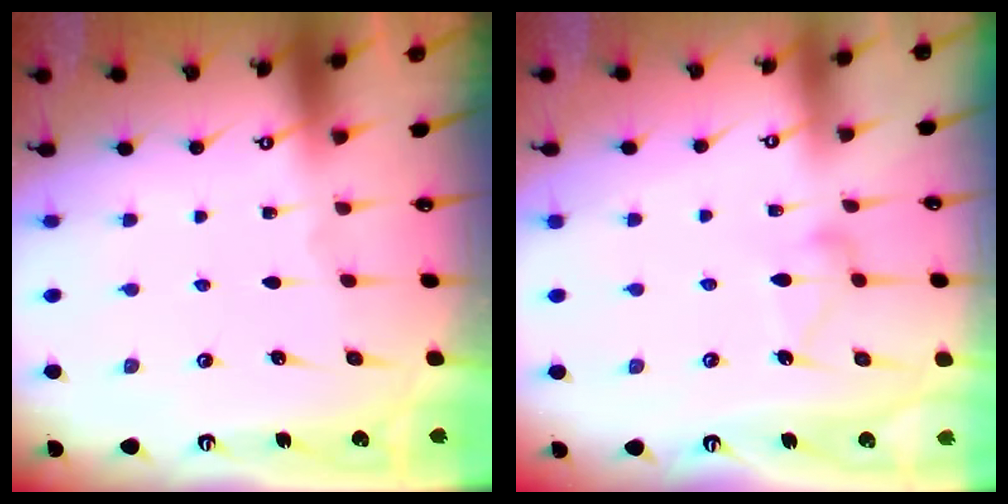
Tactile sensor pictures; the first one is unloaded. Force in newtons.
{"total": 9.8, "press": 9.8, "slide": 0.3}